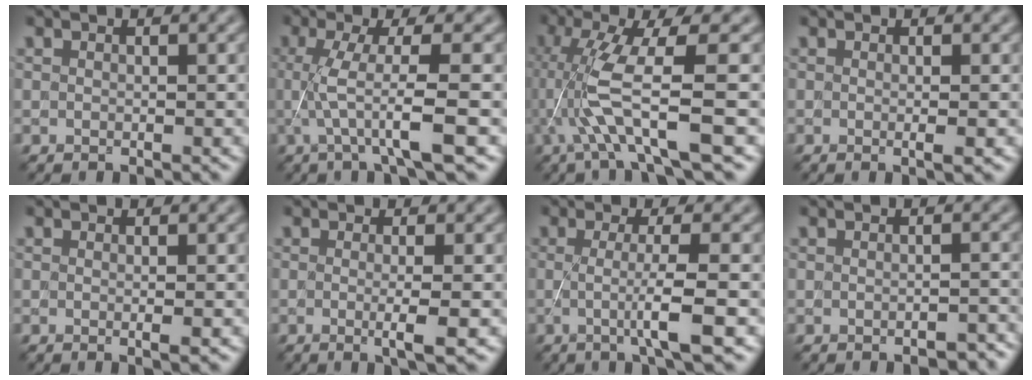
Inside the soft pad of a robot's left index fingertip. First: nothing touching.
{"total": 5.1, "force": [-0.9, 0.7, 5.0], "torque": [-0.094, 0.001, -0.017]}
{"total": 6.7, "force": [-1.8, 0.7, 6.5], "torque": [-0.145, 0.002, -0.030]}
{"total": 1.7, "force": [0.0, 0.6, 1.6], "torque": [-0.018, -0.004, -0.007]}
{"total": 1.3, "force": [0.0, 0.5, 1.3], "torque": [-0.014, -0.003, -0.004]}
{"total": 3.0, "force": [-0.2, 0.7, 2.9], "torque": [-0.041, -0.009, -0.008]}
{"total": 4.2, "force": [-0.5, 0.7, 4.1], "torque": [-0.069, -0.007, -0.016]}
{"total": 2.0, "force": [-1.4, 0.6, 1.3], "torque": [-0.007, 0.006, -0.021]}